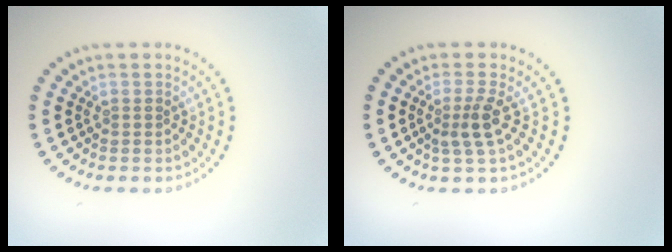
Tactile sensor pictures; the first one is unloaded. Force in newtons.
{"total": 2.4, "press": 1.8, "slide": 1.6}